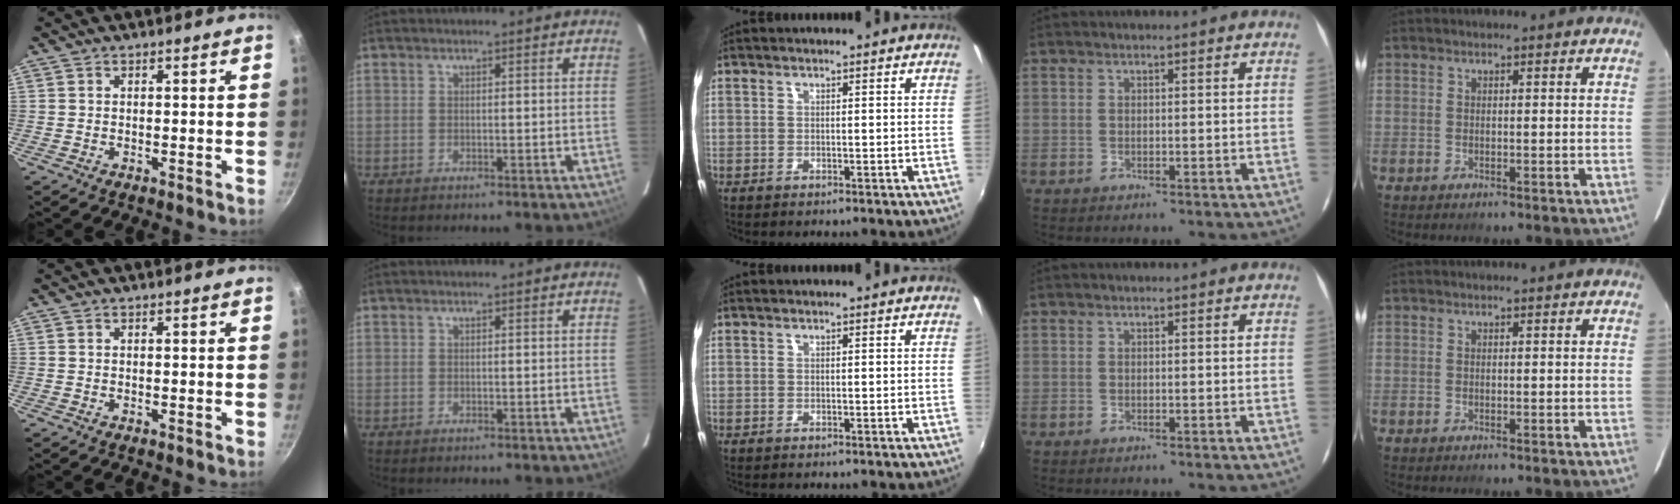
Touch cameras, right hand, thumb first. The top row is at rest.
{}